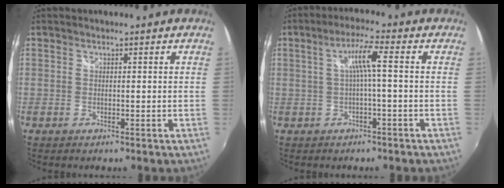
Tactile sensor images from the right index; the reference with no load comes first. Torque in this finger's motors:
{"motor_torque": [0.79, 0.10, 0.40, 0.09]}